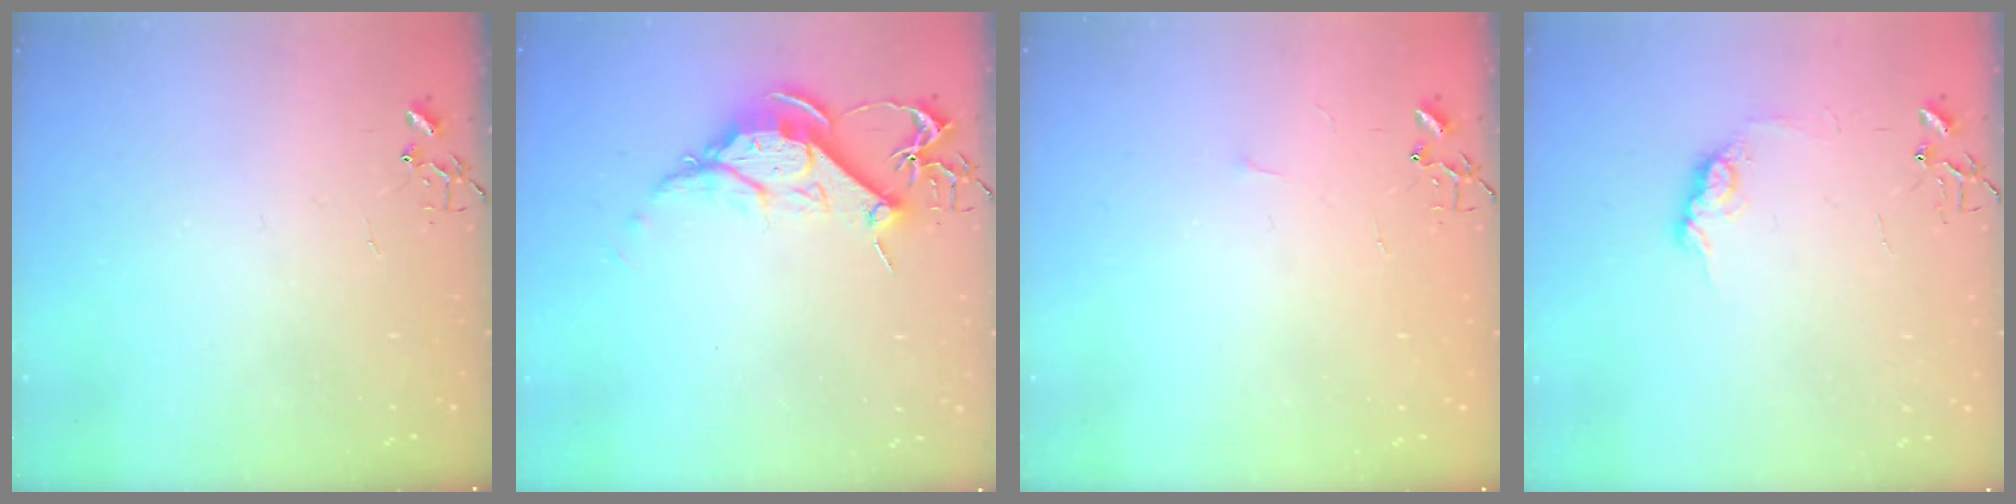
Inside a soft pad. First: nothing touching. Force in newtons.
{"total": 13.0, "press": 13.0, "slide": 0.7}
{"total": 2.7, "press": 2.6, "slide": 0.4}
{"total": 9.0, "press": 9.0, "slide": 0.4}